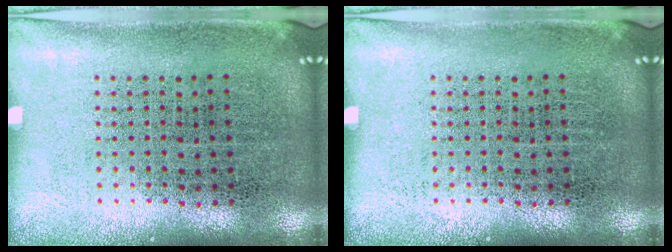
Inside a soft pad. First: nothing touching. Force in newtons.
{"total": 0.0}